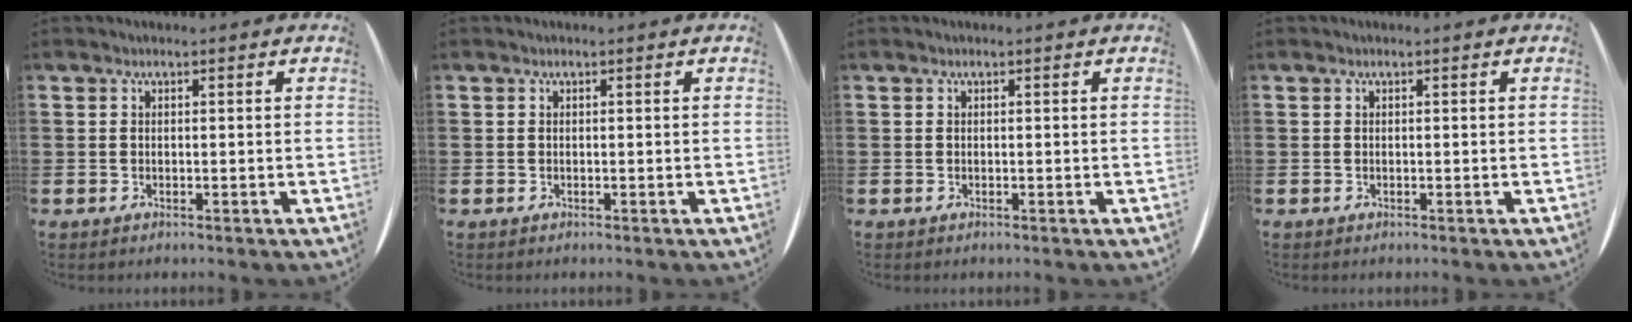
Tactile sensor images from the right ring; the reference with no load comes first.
{"total": 0.0}
{"total": 0.0}
{"total": 0.0}